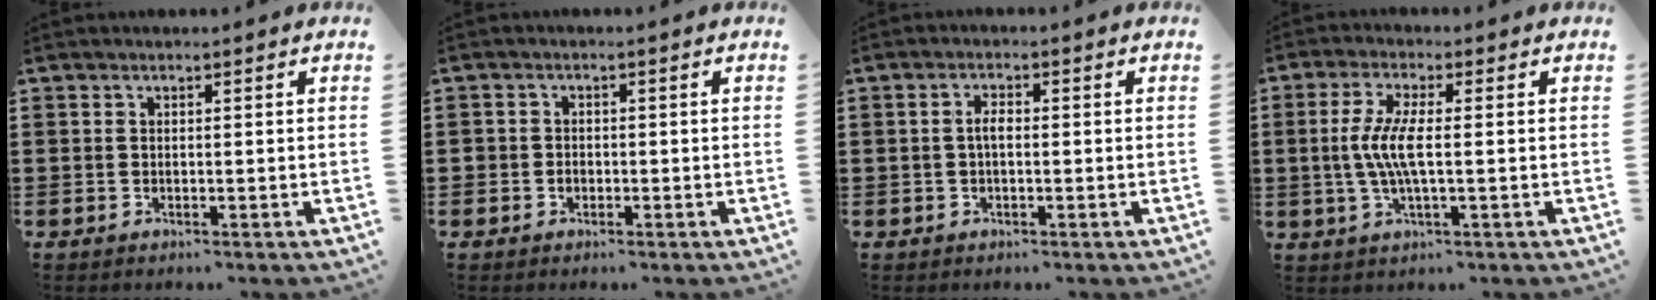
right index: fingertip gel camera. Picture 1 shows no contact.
{"total": 1.4, "force": [-0.6, 1.2, 0.4], "torque": [-0.011, 0.002, -0.013]}
{"total": 2.1, "force": [-0.3, 0.7, 1.9], "torque": [-0.037, 0.001, -0.006]}
{"total": 5.9, "force": [-0.5, 1.1, 5.8], "torque": [-0.133, -0.011, -0.020]}